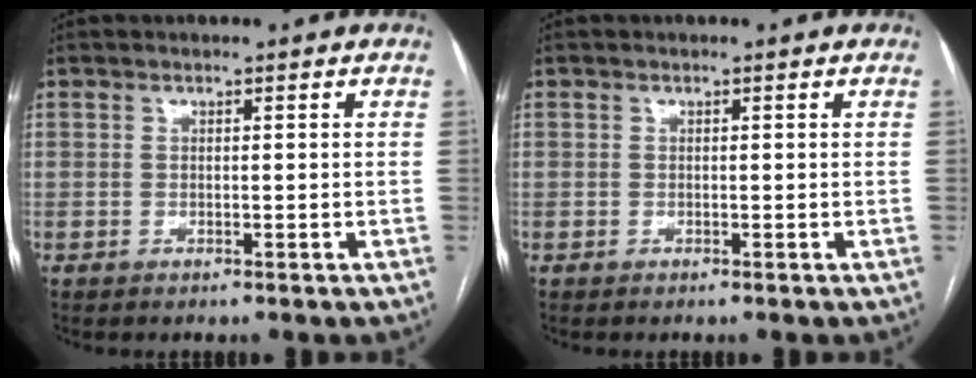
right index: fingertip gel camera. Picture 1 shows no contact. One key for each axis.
{"total": 0.0}